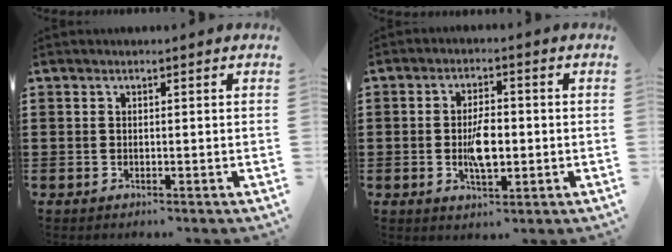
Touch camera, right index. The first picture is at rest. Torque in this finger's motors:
{"motor_torque": [1.51, 0.63, 0.47, 0.12]}